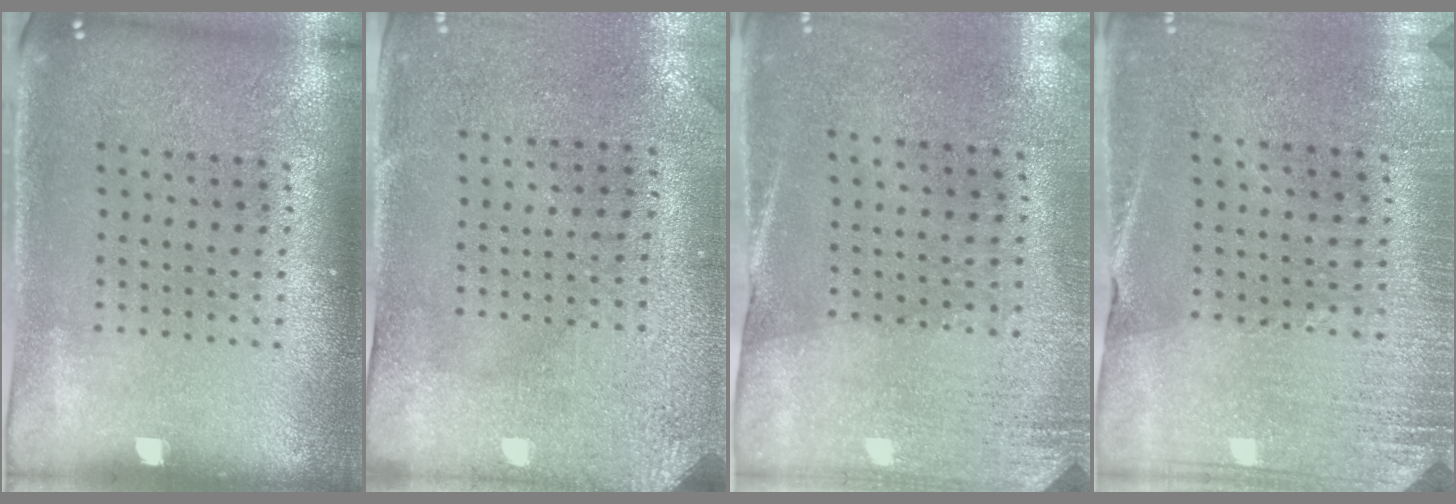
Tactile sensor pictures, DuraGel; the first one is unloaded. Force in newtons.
{"total": 3.1, "press": 2.4, "slide": 2.0}
{"total": 2.6, "press": 2.3, "slide": 1.3}
{"total": 2.6, "press": 2.5, "slide": 0.6}